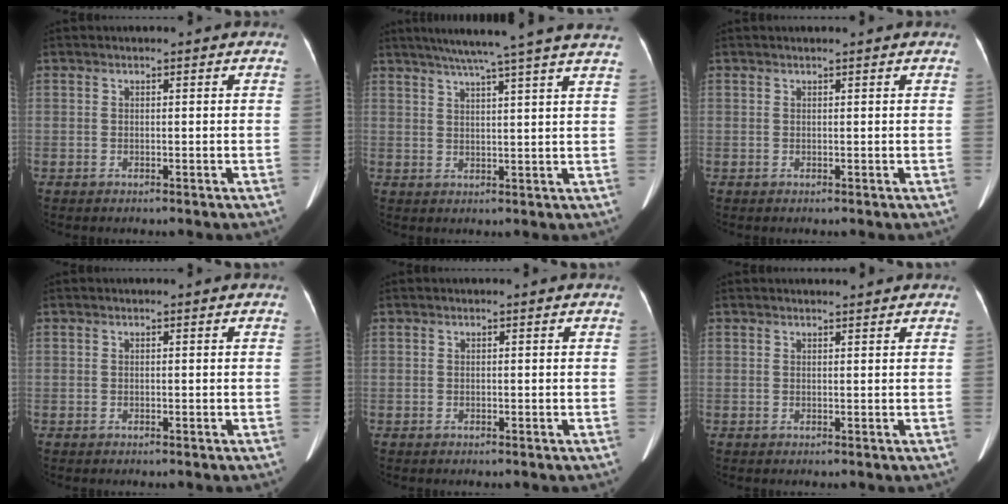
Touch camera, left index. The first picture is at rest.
{"total": 17.2, "force": [14.4, -1.4, 9.2], "torque": [-0.149, 0.006, 0.181]}
{"total": 1.2, "force": [1.1, -0.1, 0.5], "torque": [-0.009, 0.012, 0.018]}
{"total": 0.0}
{"total": 0.0}
{"total": 2.1, "force": [2.0, 0.2, 0.4], "torque": [-0.010, 0.006, 0.026]}